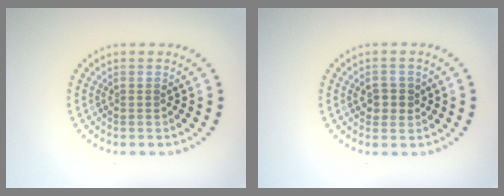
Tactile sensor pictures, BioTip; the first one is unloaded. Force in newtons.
{"total": 2.2, "press": 2.1, "slide": 0.5}